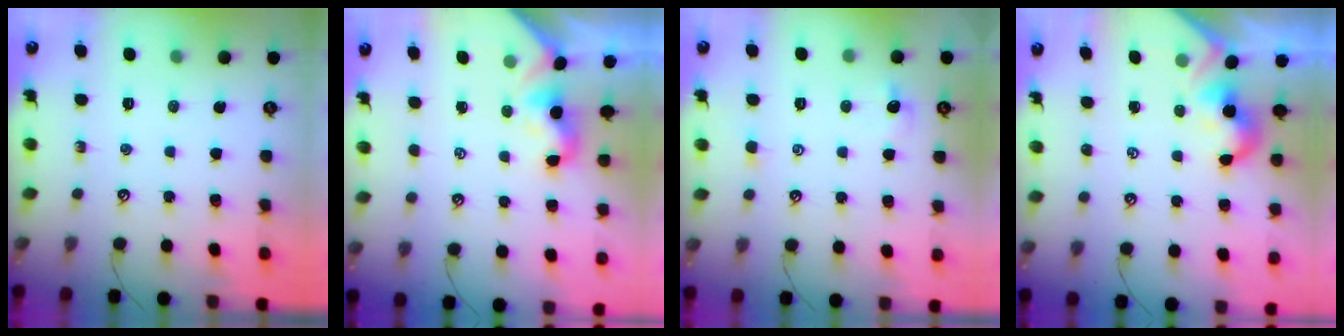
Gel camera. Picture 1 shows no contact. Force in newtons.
{"total": 2.0, "press": 1.9, "slide": 0.4}
{"total": 0.0}
{"total": 1.9, "press": 1.9, "slide": 0.5}